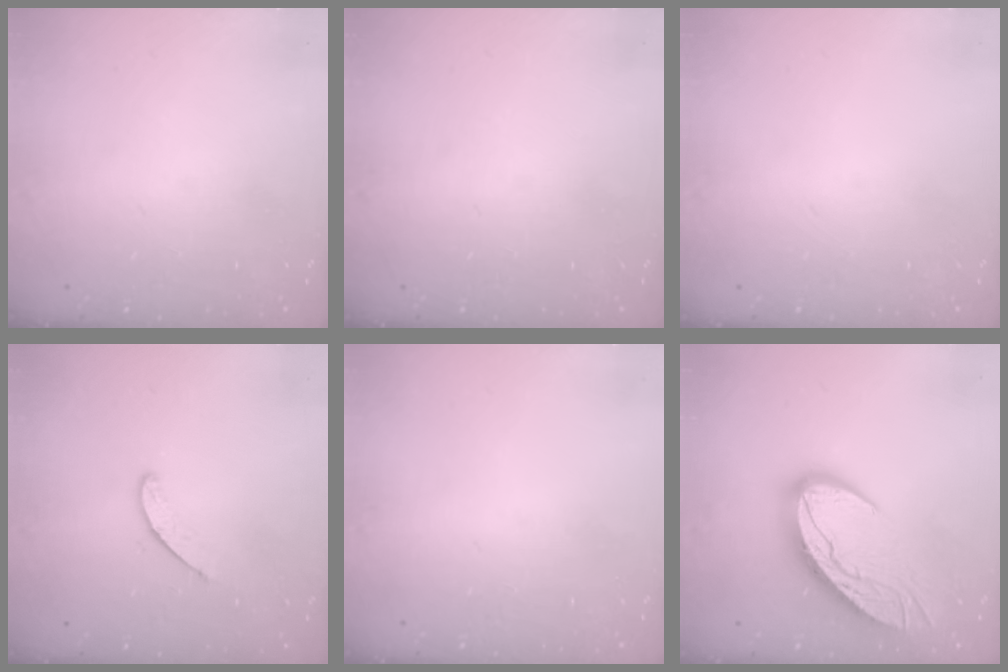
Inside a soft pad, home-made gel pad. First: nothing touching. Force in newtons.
{"total": 0.0}
{"total": 0.0}
{"total": 5.0, "press": 5.0, "slide": 0.4}
{"total": 0.0}
{"total": 13.9, "press": 13.9, "slide": 1.2}